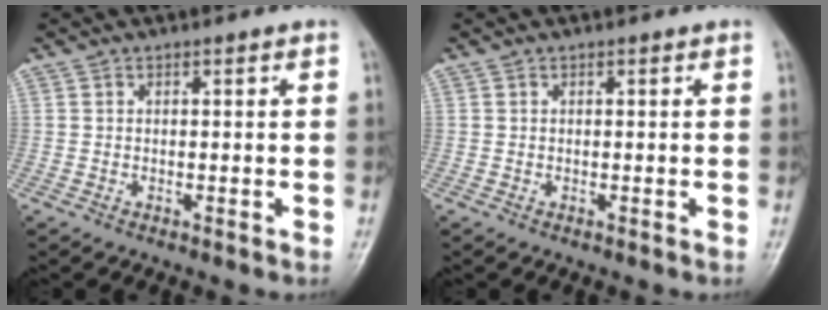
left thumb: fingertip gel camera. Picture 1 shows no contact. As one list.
[{"total": 0.0}]